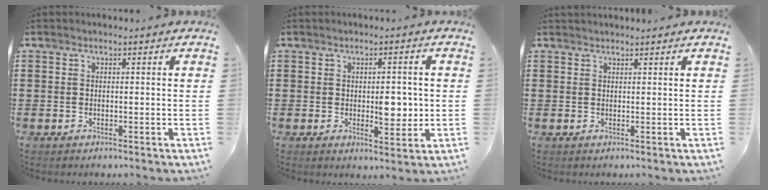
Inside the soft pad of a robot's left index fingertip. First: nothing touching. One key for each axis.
{"total": 5.0, "fx": 0.0, "fy": 2.5, "fz": 4.3, "tx": -0.057, "ty": -0.006, "tz": -0.006}
{"total": 0.8, "fx": 0.8, "fy": -0.1, "fz": 0.1, "tx": -0.004, "ty": -0.002, "tz": 0.016}